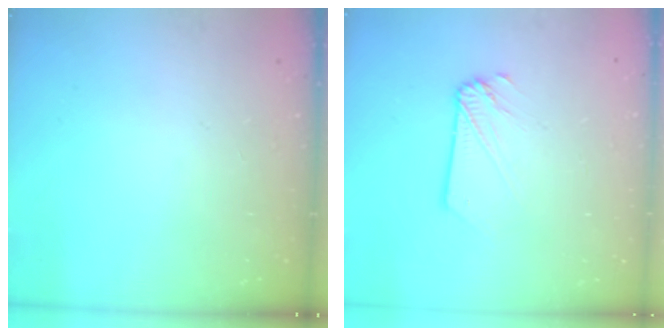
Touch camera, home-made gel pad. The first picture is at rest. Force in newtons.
{"total": 2.1, "press": 2.1, "slide": 0.1}